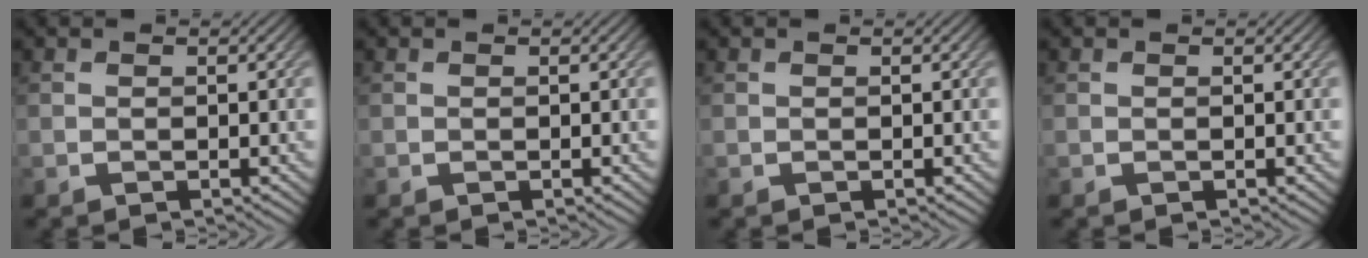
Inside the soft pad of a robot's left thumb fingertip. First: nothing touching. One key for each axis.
{"total": 0.0}
{"total": 0.0}
{"total": 0.0}